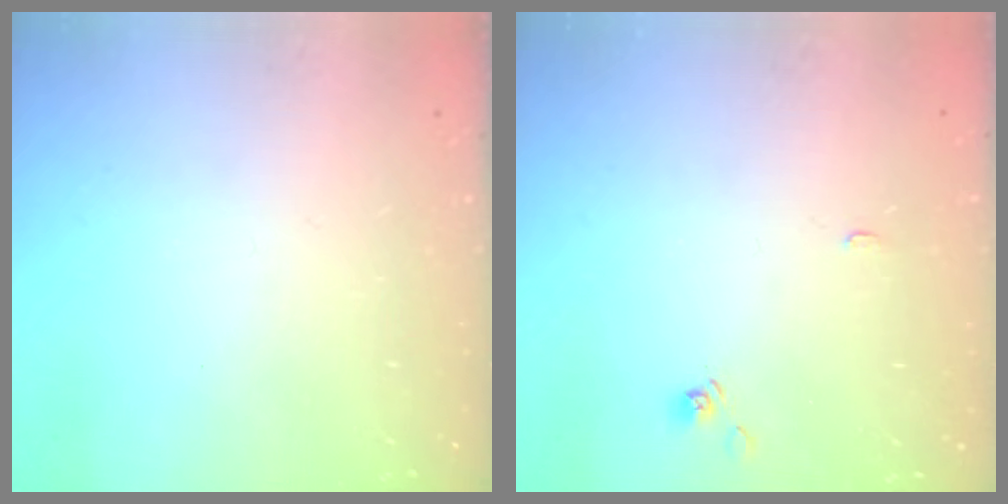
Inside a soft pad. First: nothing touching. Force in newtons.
{"total": 3.9, "press": 3.9, "slide": 0.3}